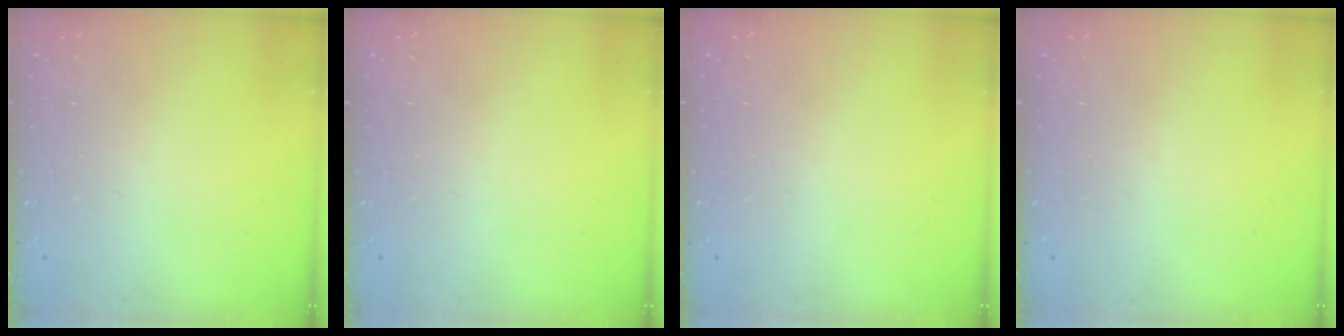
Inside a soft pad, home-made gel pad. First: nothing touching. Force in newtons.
{"total": 0.0}
{"total": 0.0}
{"total": 0.0}